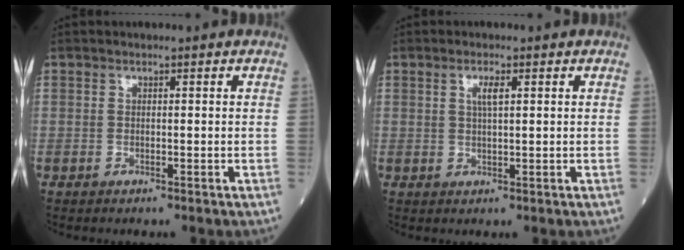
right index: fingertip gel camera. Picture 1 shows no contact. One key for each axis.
{"total": 2.2, "fx": 0.8, "fy": 0.3, "fz": 2.0, "tx": -0.040, "ty": 0.001, "tz": 0.014}